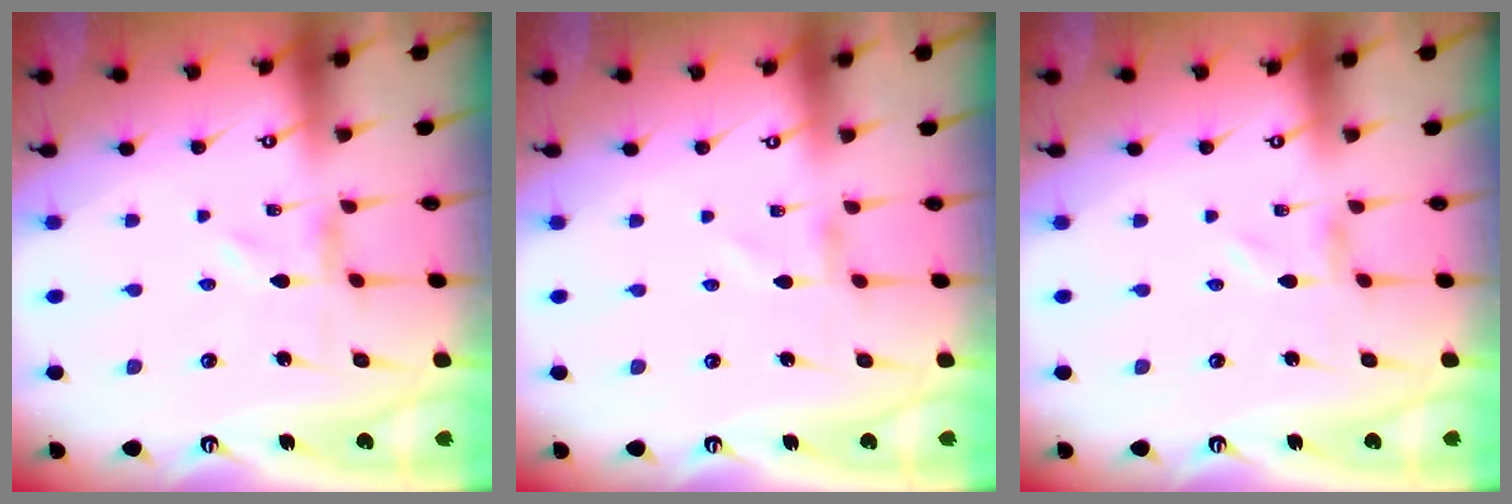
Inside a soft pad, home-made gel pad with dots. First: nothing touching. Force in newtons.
{"total": 1.0, "press": 1.0, "slide": 0.1}
{"total": 1.0, "press": 1.0, "slide": 0.0}